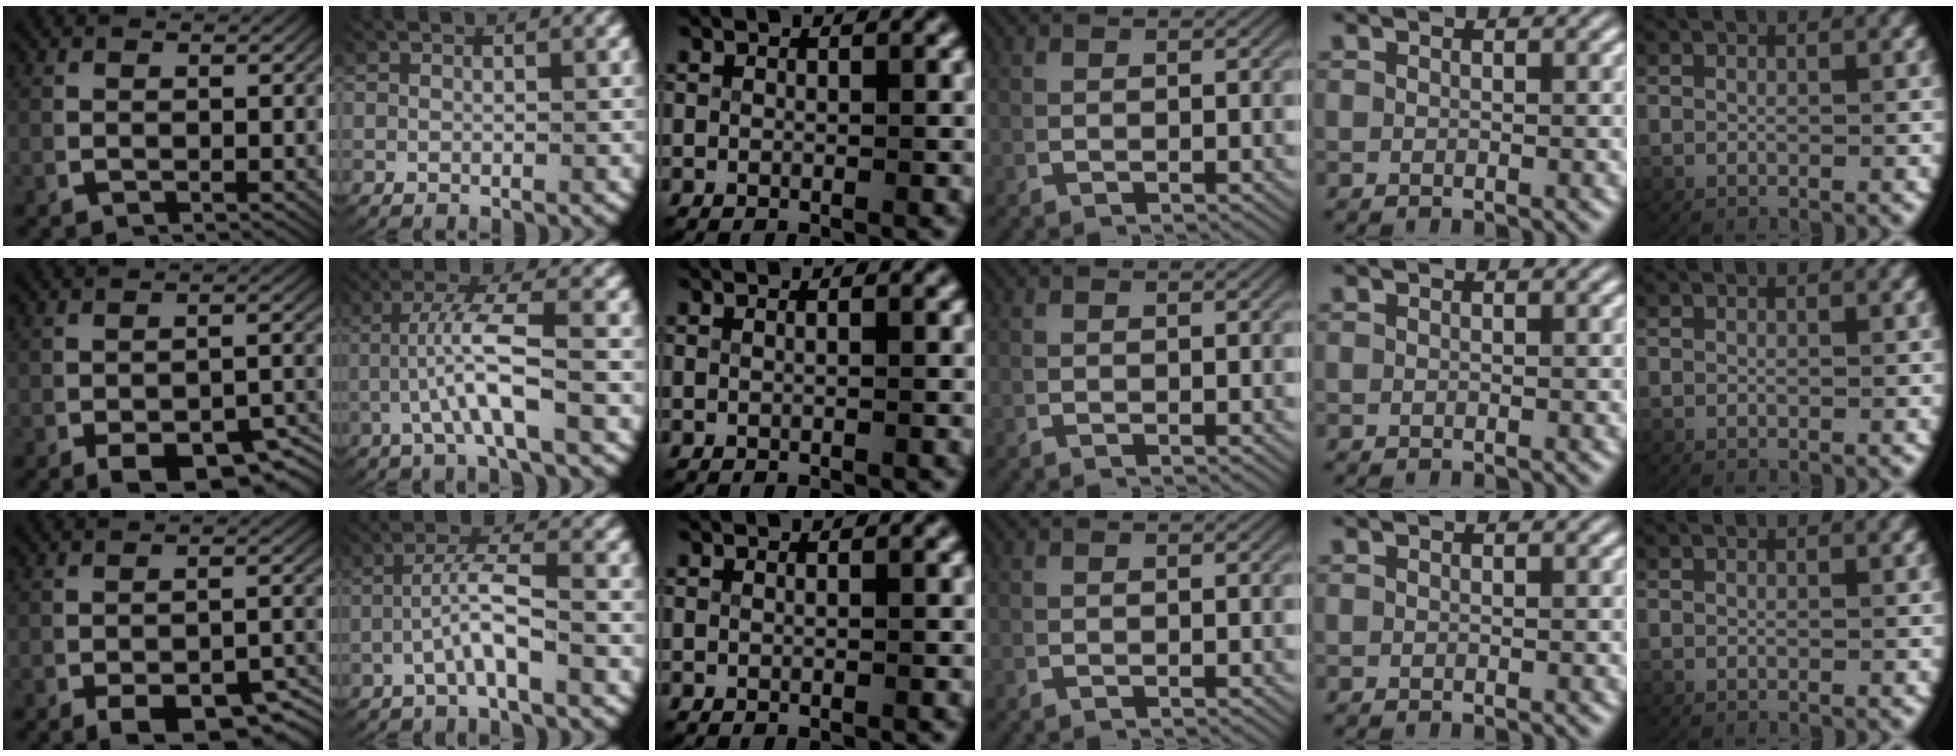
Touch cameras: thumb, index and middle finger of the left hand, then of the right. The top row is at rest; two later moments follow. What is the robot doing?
{"motion": "lift_and_place", "object": "keyboard"}